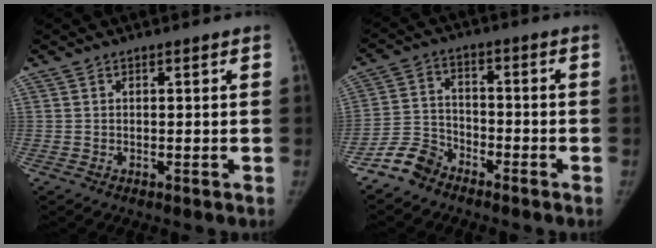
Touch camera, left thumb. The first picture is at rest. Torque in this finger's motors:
{"motor_torque": [-0.99, 0.66, -0.42, 0.44, 0.00]}